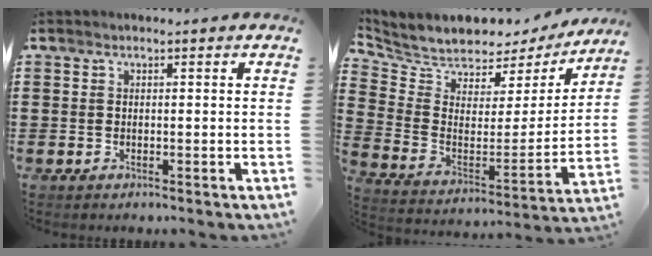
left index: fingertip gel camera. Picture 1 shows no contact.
{"total": 5.6, "force": [5.4, 1.6, 0.0], "torque": [-0.043, -0.049, 0.090]}